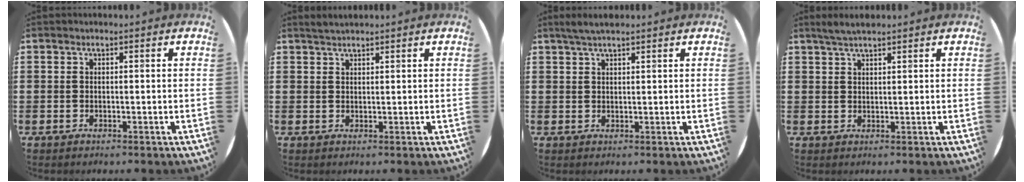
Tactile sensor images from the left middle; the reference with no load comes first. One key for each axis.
{"total": 1.3, "fx": 1.3, "fy": 0.1, "fz": 0.2, "tx": -0.005, "ty": 0.002, "tz": 0.025}
{"total": 2.3, "fx": 1.9, "fy": 0.3, "fz": 1.2, "tx": -0.026, "ty": 0.004, "tz": 0.034}
{"total": 2.5, "fx": 2.2, "fy": 0.3, "fz": 1.2, "tx": -0.025, "ty": 0.004, "tz": 0.040}